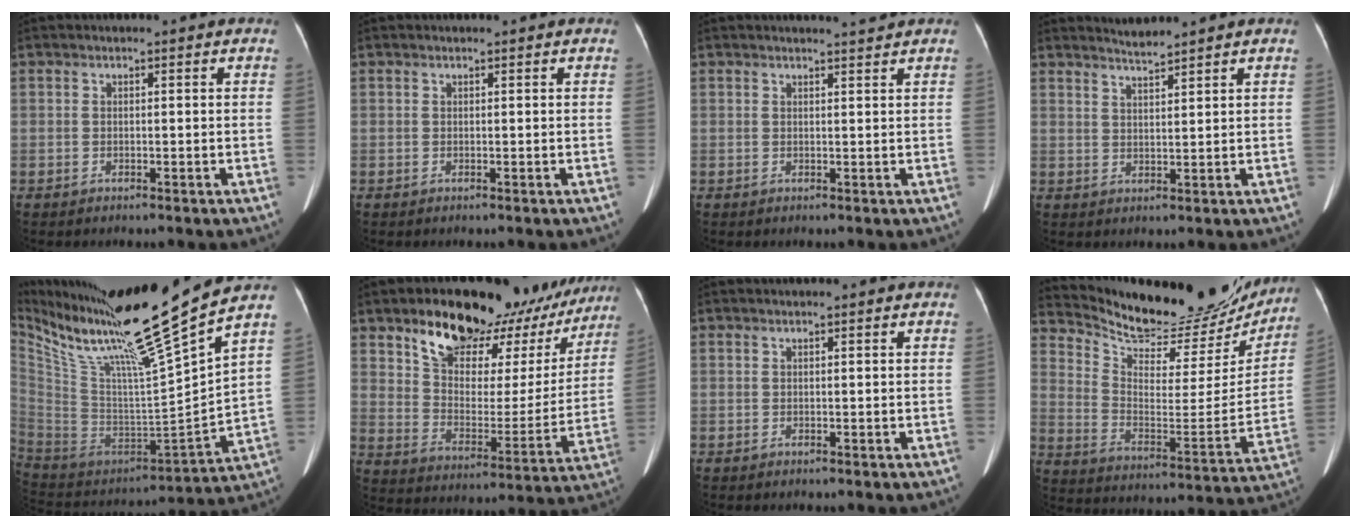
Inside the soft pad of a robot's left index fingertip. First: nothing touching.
{"total": 0.0}
{"total": 1.6, "force": [1.5, -0.6, 0.1], "torque": [-0.008, -0.008, 0.024]}
{"total": 2.6, "force": [2.5, -0.5, 0.3], "torque": [-0.009, 0.000, 0.051]}
{"total": 24.4, "force": [18.1, -1.8, 16.2], "torque": [-0.277, -0.035, 0.320]}
{"total": 22.5, "force": [16.7, 10.5, 10.8], "torque": [-0.143, 0.013, 0.234]}
{"total": 0.0}
{"total": 23.8, "force": [21.9, 6.4, 6.9], "torque": [-0.119, -0.045, 0.309]}